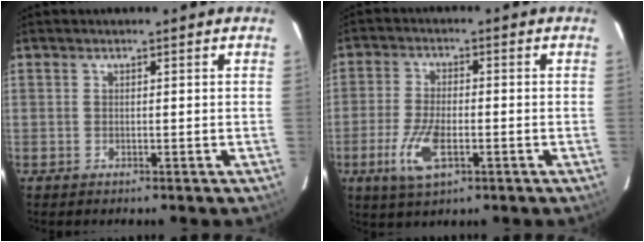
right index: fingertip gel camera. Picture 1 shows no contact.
{"total": 8.5, "force": [-3.2, 3.6, 7.0], "torque": [-0.156, -0.011, -0.061]}